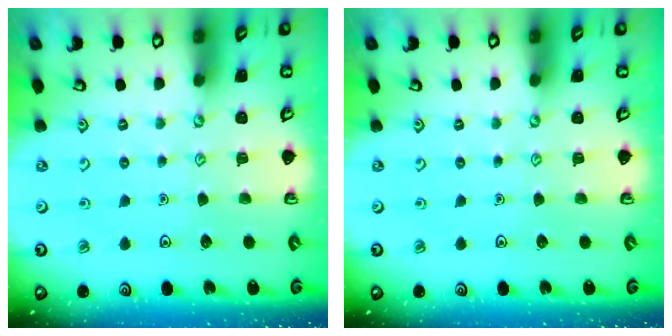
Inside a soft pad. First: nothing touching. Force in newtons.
{"total": 0.0}